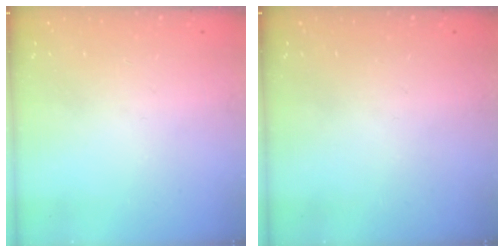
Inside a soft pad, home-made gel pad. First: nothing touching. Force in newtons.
{"total": 0.0}